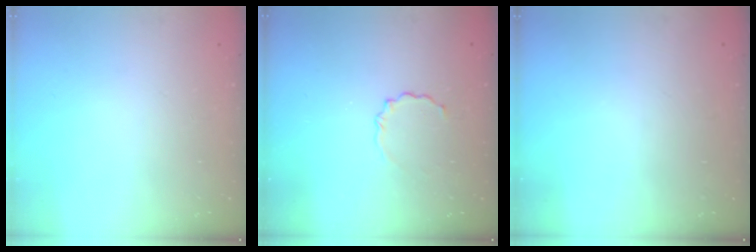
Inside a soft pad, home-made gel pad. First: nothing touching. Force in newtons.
{"total": 3.1, "press": 2.9, "slide": 1.1}
{"total": 0.0}